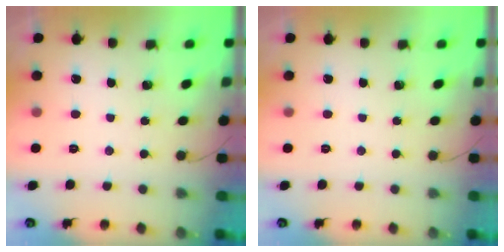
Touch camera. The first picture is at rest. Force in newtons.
{"total": 0.0}